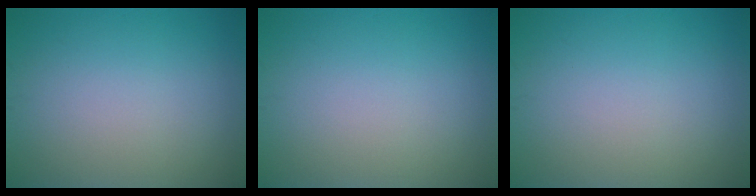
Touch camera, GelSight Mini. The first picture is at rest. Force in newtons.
{"total": 0.0}
{"total": 0.0}